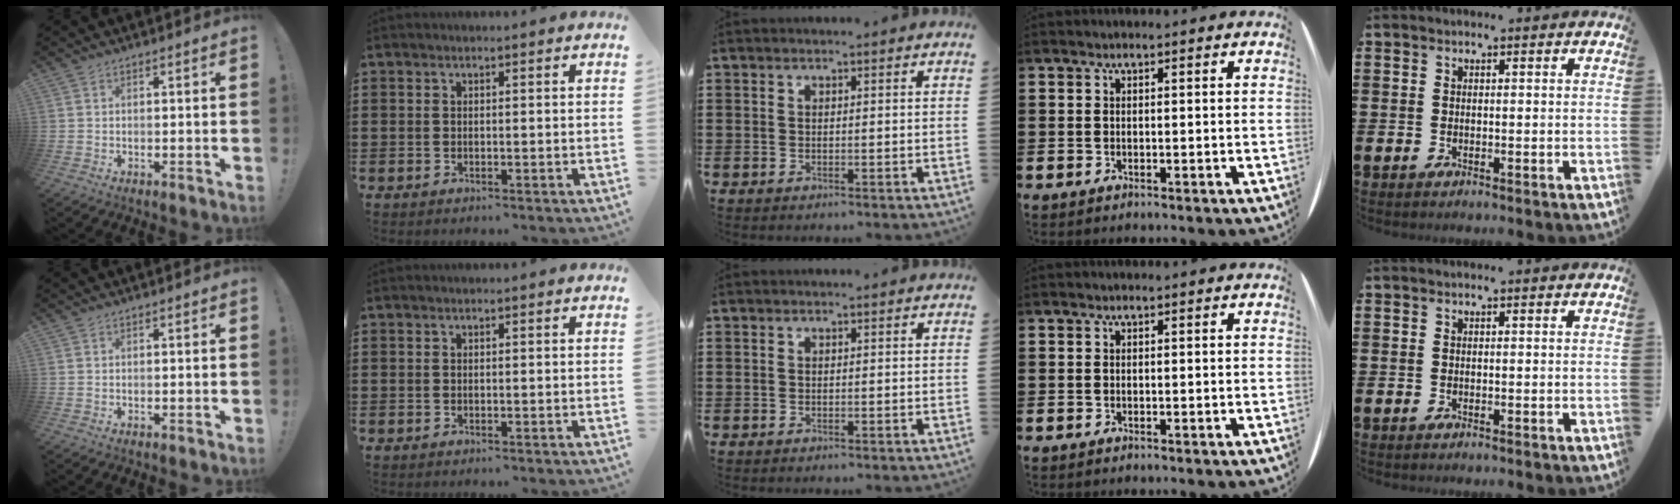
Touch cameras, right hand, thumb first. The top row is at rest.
{}